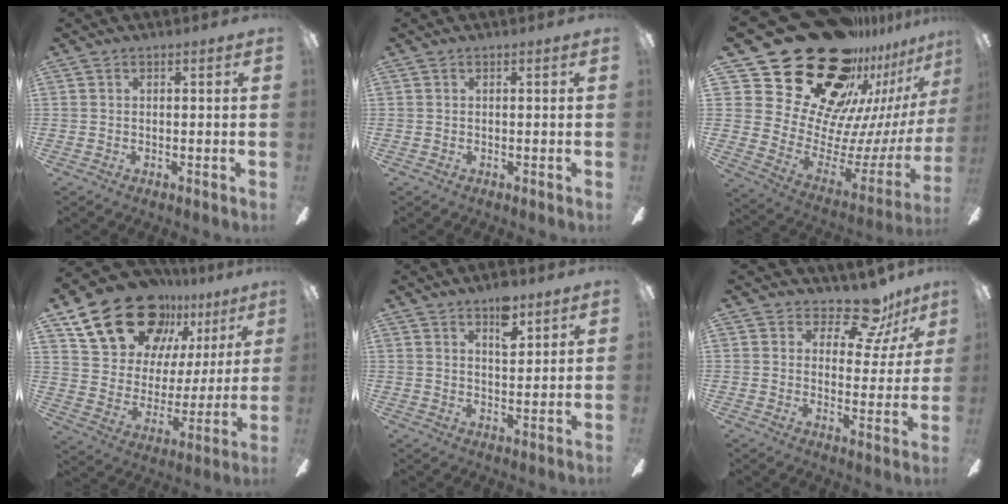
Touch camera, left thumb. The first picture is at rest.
{"total": 0.0}
{"total": 36.1, "force": [22.2, 20.0, 20.3], "torque": [-0.322, -0.197, 0.458]}
{"total": 23.9, "force": [16.1, 13.9, 11.0], "torque": [-0.196, -0.094, 0.301]}
{"total": 6.8, "force": [4.6, 2.9, 4.0], "torque": [-0.040, -0.025, 0.075]}
{"total": 13.3, "force": [10.3, 5.5, 6.4], "torque": [-0.090, -0.067, 0.179]}